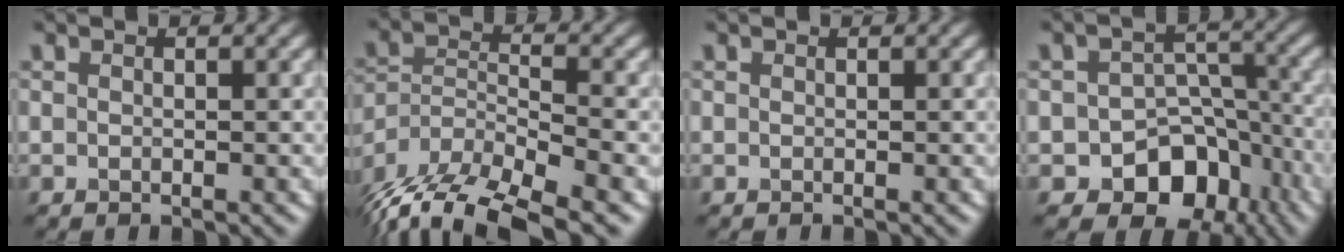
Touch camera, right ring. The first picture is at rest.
{"total": 11.6, "force": [-9.6, 3.7, 5.4], "torque": [-0.095, -0.008, -0.160]}
{"total": 0.0}
{"total": 7.7, "force": [-3.9, 5.6, 3.5], "torque": [-0.030, 0.005, -0.063]}